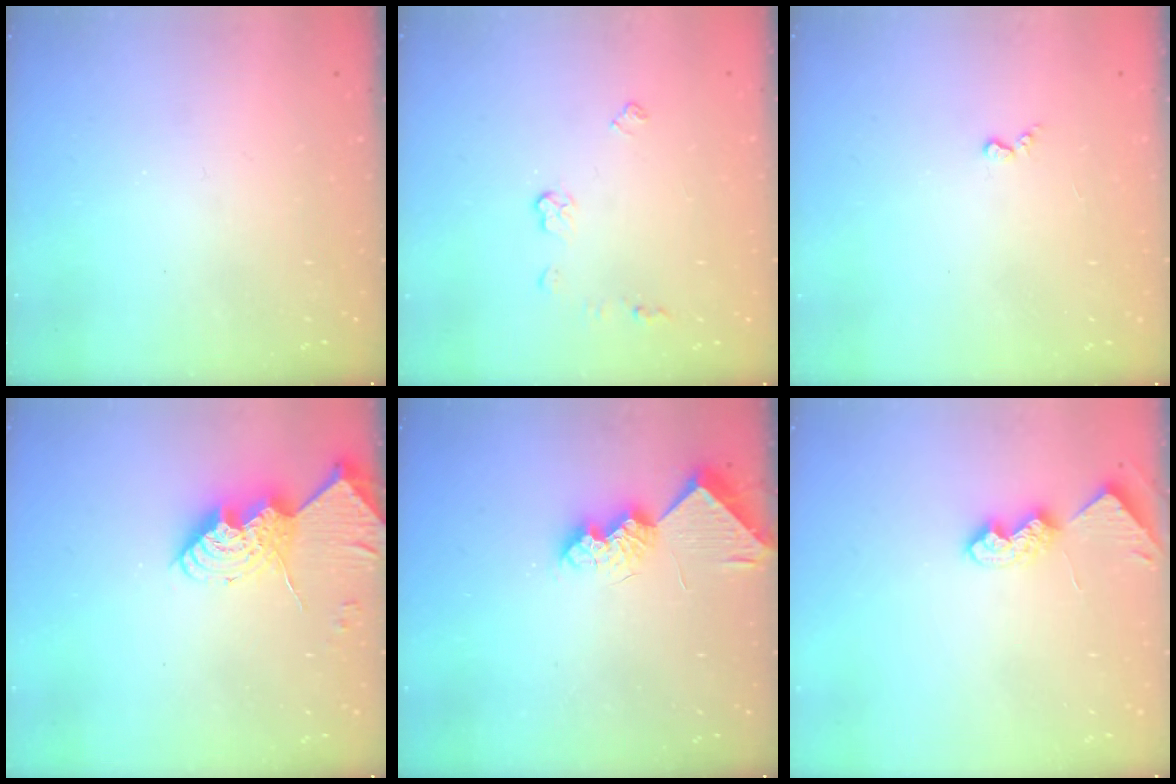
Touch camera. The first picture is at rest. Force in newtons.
{"total": 4.7, "press": 4.7, "slide": 0.6}
{"total": 2.4, "press": 2.4, "slide": 0.4}
{"total": 13.0, "press": 12.9, "slide": 0.9}
{"total": 8.8, "press": 8.8, "slide": 0.1}
{"total": 7.5, "press": 7.5, "slide": 0.5}